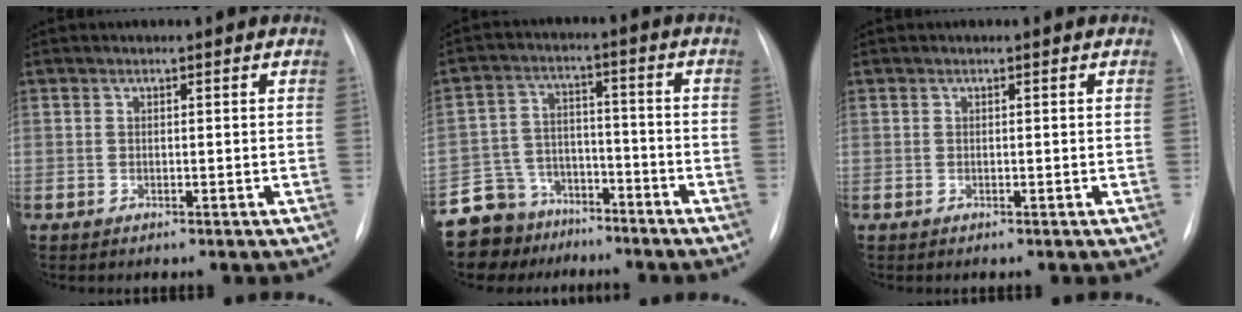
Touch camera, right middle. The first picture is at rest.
{"total": 10.9, "force": [-8.6, 6.6, 0.0], "torque": [-0.017, 0.048, -0.147]}
{"total": 0.0}